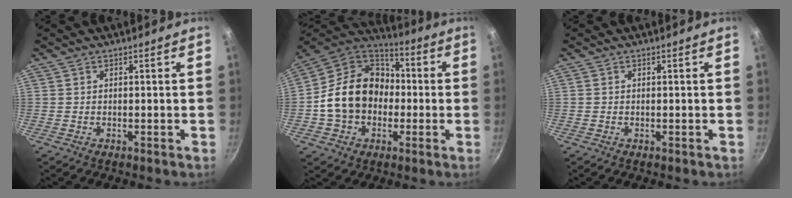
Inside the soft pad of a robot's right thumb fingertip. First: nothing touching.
{"total": 19.5, "force": [-1.3, 15.5, 11.7], "torque": [-0.179, 0.052, -0.030]}
{"total": 0.0}